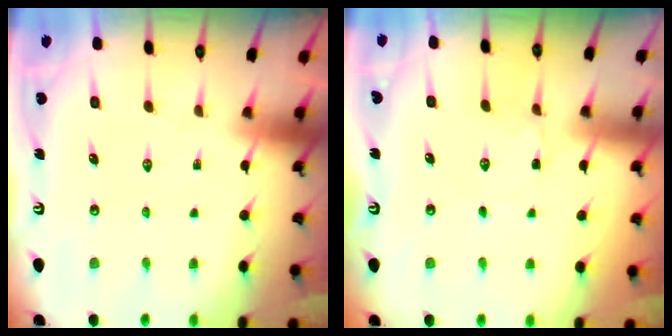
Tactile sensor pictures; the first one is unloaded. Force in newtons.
{"total": 2.2, "press": 2.2, "slide": 0.6}